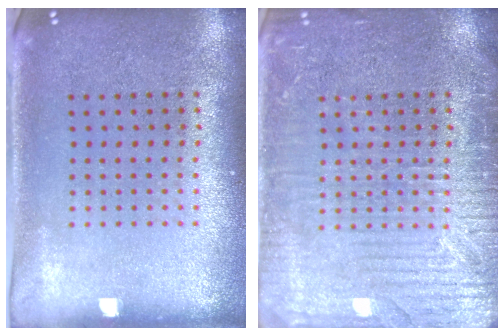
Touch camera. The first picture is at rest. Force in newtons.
{"total": 5.1, "press": 5.1, "slide": 0.7}